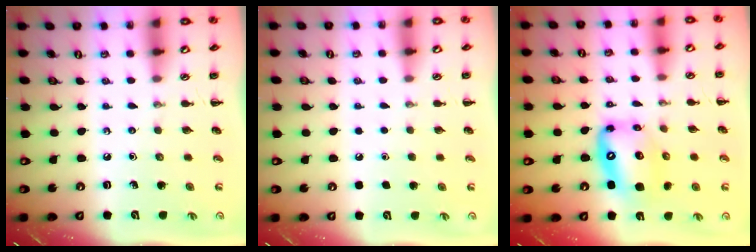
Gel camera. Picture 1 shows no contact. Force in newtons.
{"total": 1.6, "press": 1.6, "slide": 0.1}
{"total": 13.2, "press": 12.7, "slide": 3.6}